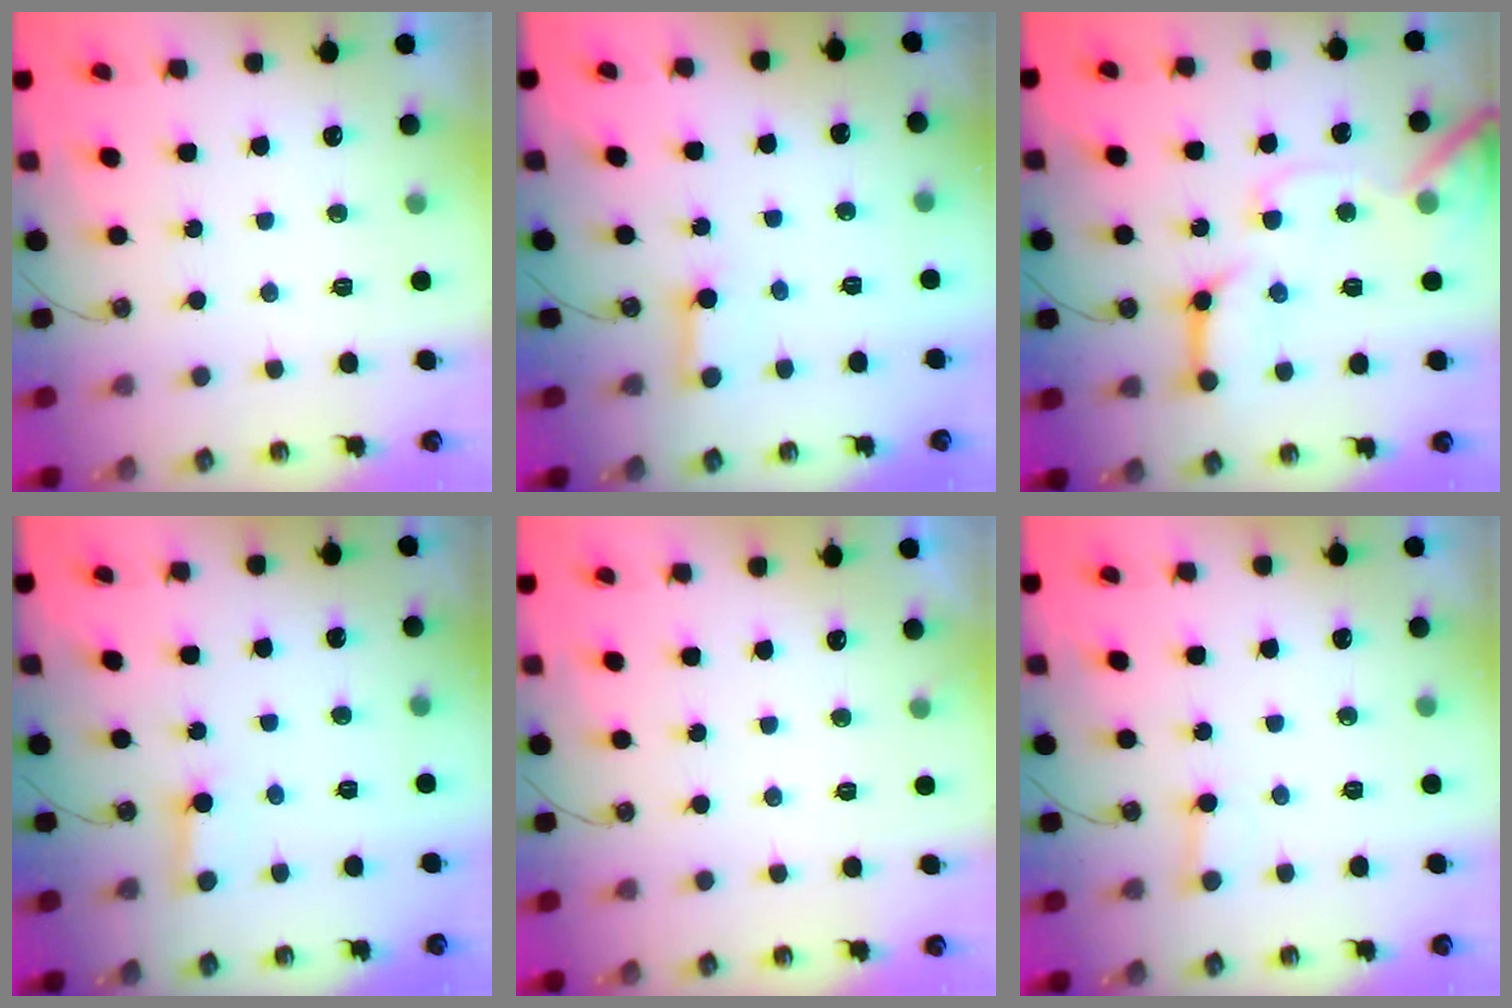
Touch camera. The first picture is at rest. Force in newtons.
{"total": 3.9, "press": 3.9, "slide": 0.5}
{"total": 16.5, "press": 16.4, "slide": 1.9}
{"total": 2.6, "press": 2.5, "slide": 0.3}
{"total": 2.9, "press": 2.9, "slide": 0.2}
{"total": 2.7, "press": 2.7, "slide": 0.2}